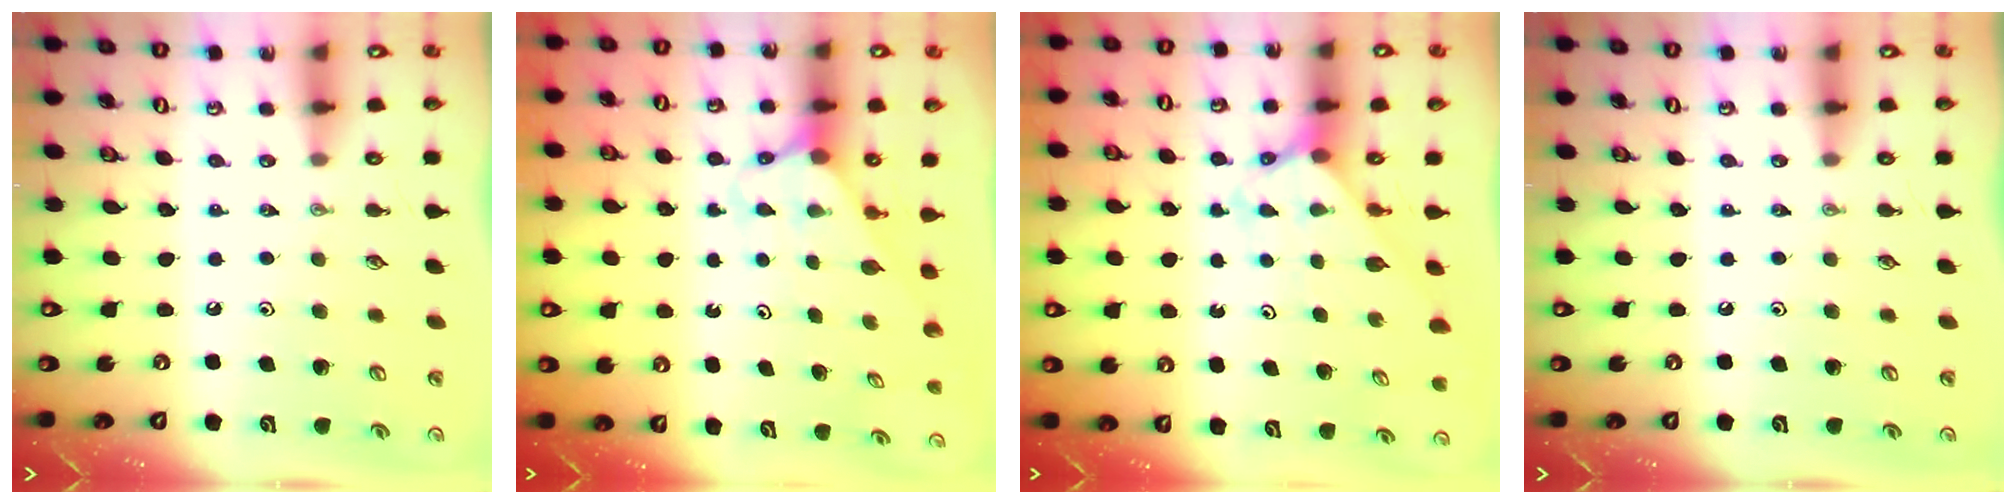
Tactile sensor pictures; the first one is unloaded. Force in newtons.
{"total": 2.8, "press": 2.8, "slide": 0.2}
{"total": 2.7, "press": 2.7, "slide": 0.1}
{"total": 0.0}